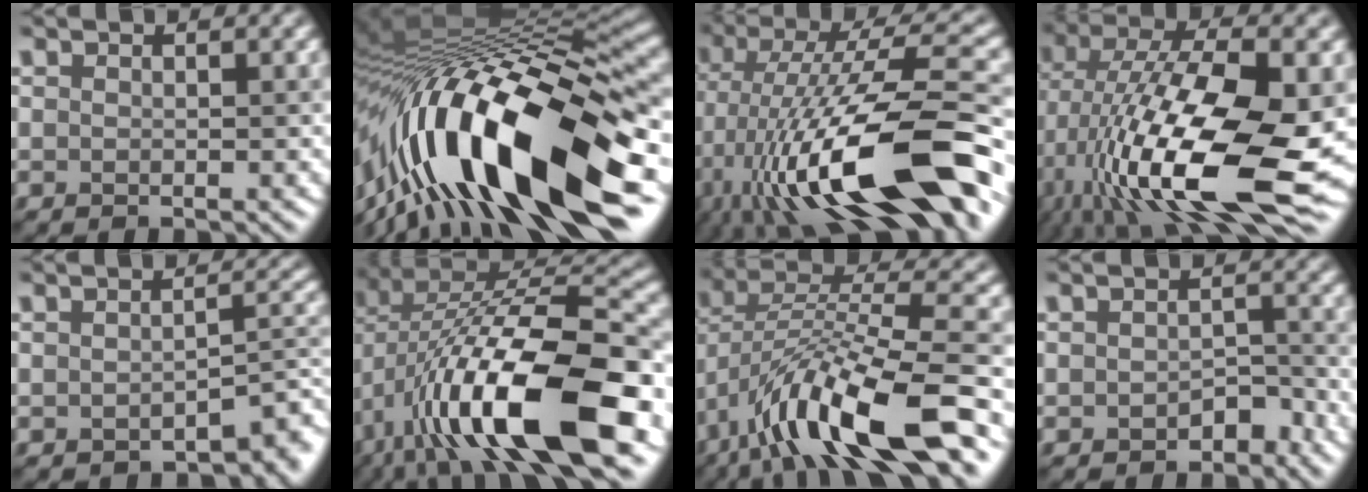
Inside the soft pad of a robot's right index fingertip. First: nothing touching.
{"total": 17.3, "force": [-5.0, 4.7, 15.9], "torque": [-0.270, 0.025, -0.086]}
{"total": 16.6, "force": [-5.2, 5.2, 14.9], "torque": [-0.248, 0.021, -0.091]}
{"total": 16.9, "force": [-3.1, 7.3, 14.9], "torque": [-0.271, 0.005, -0.059]}
{"total": 3.0, "force": [-2.1, 1.0, 1.9], "torque": [-0.017, -0.002, -0.025]}
{"total": 15.9, "force": [-5.0, 6.2, 13.8], "torque": [-0.226, 0.008, -0.087]}
{"total": 12.9, "force": [-6.3, 3.3, 10.7], "torque": [-0.189, 0.012, -0.111]}
{"total": 2.0, "force": [-1.2, 1.2, 1.1], "torque": [-0.017, 0.002, -0.016]}